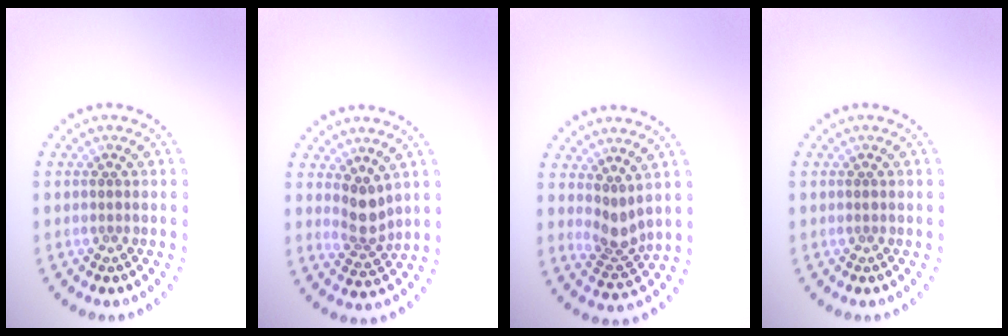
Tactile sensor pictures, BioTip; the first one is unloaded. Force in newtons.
{"total": 2.5, "press": 2.0, "slide": 1.5}
{"total": 2.2, "press": 1.8, "slide": 1.4}
{"total": 0.0}